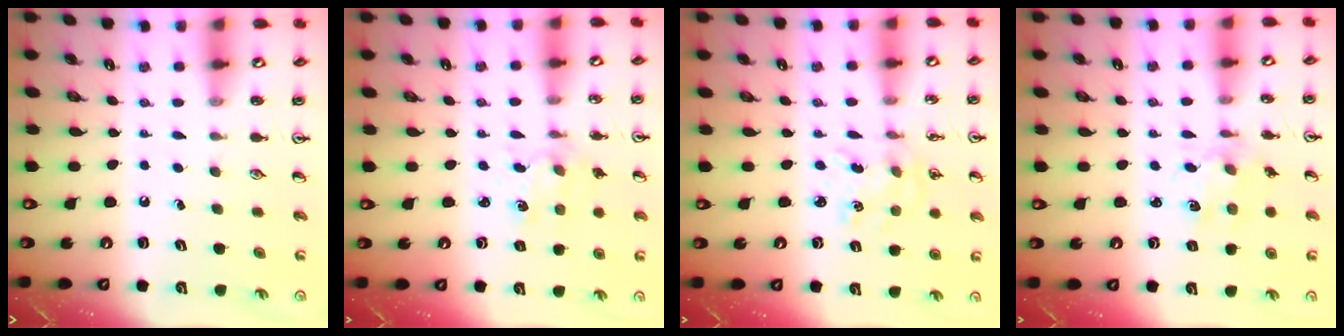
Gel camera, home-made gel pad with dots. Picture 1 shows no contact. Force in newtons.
{"total": 1.5, "press": 1.5, "slide": 0.0}
{"total": 1.7, "press": 1.7, "slide": 0.1}
{"total": 2.9, "press": 2.9, "slide": 0.2}